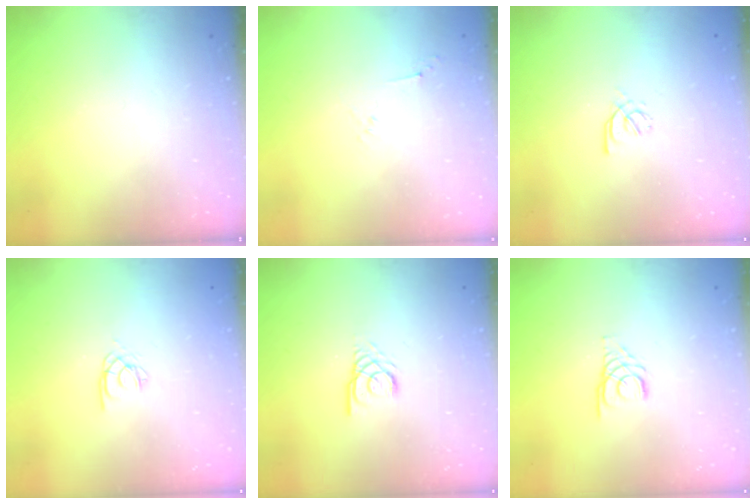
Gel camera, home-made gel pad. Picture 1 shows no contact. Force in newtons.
{"total": 2.8, "press": 2.7, "slide": 0.6}
{"total": 1.7, "press": 1.6, "slide": 0.5}
{"total": 2.5, "press": 2.5, "slide": 0.1}
{"total": 2.7, "press": 2.7, "slide": 0.2}
{"total": 3.2, "press": 3.2, "slide": 0.3}